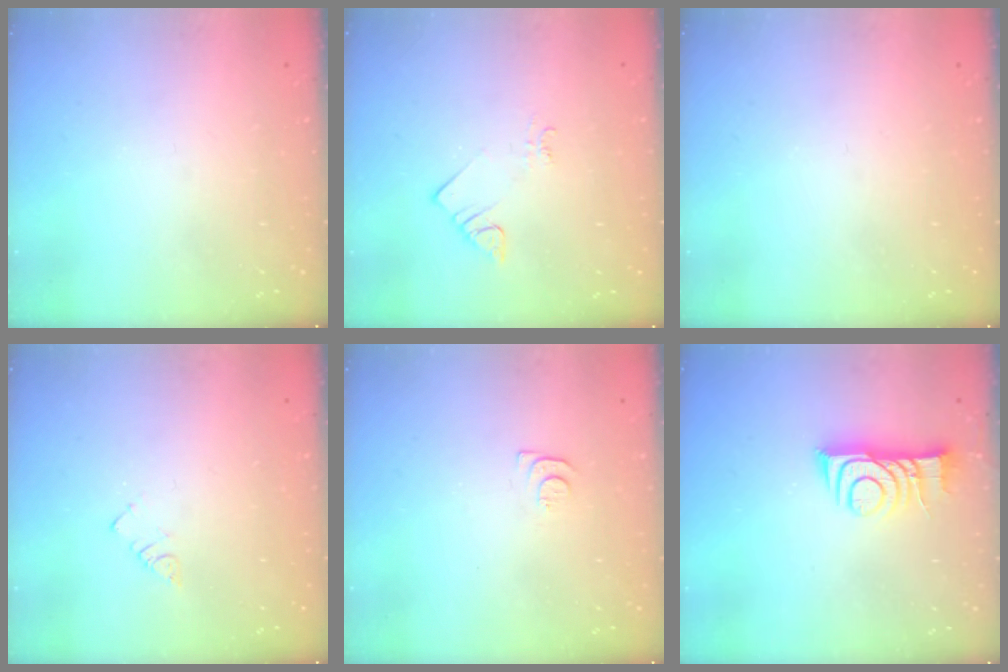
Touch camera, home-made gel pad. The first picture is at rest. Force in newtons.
{"total": 2.1, "press": 2.0, "slide": 0.5}
{"total": 0.0}
{"total": 2.3, "press": 2.3, "slide": 0.4}
{"total": 4.6, "press": 4.6, "slide": 0.6}
{"total": 10.6, "press": 10.6, "slide": 1.0}